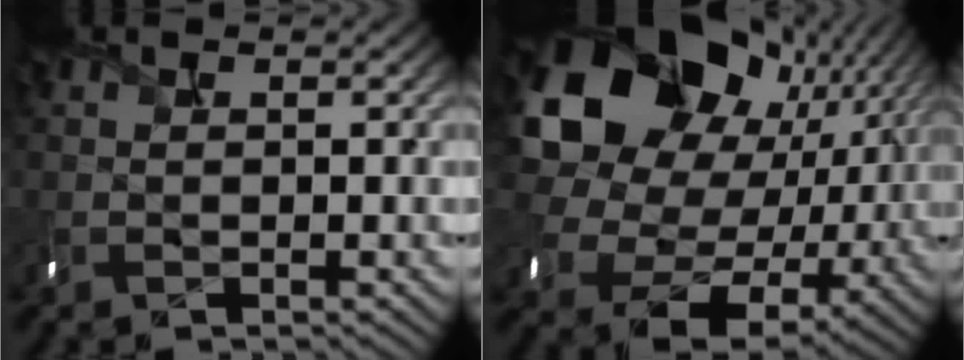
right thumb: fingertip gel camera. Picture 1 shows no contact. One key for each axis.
{"total": 20.5, "fx": 5.2, "fy": 16.5, "fz": 11.1, "tx": -0.270, "ty": -0.011, "tz": 0.109}